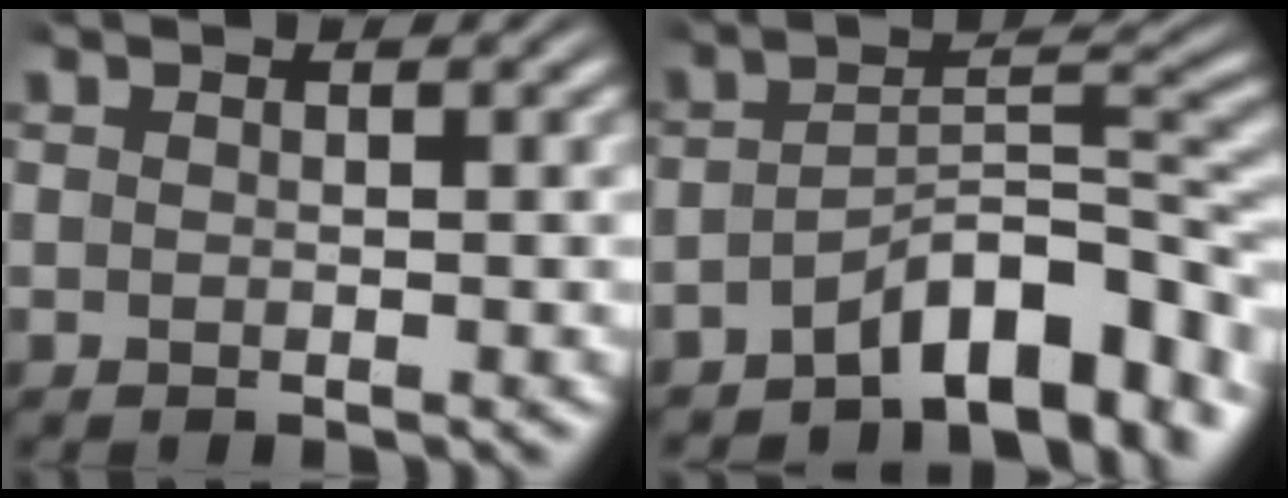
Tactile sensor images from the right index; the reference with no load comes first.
{"total": 7.0, "force": [-4.0, 2.1, 5.2], "torque": [-0.071, -0.010, -0.060]}